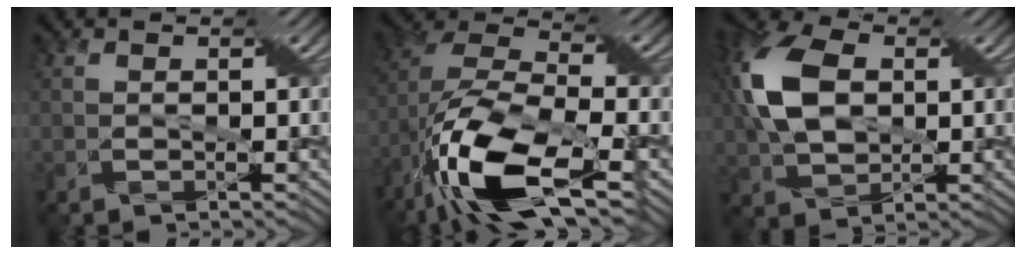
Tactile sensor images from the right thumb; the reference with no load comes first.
{"total": 15.8, "force": [-7.7, 5.6, 12.7], "torque": [-0.287, -0.012, -0.150]}
{"total": 11.7, "force": [1.7, 7.3, 9.0], "torque": [-0.234, 0.019, 0.022]}